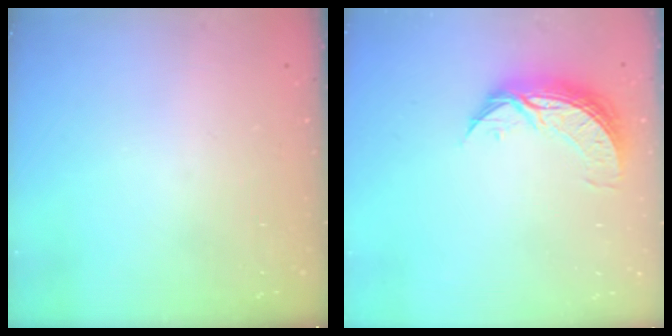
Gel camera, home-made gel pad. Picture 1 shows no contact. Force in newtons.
{"total": 8.8, "press": 8.8, "slide": 0.4}